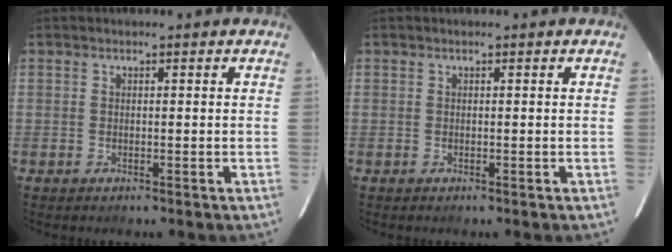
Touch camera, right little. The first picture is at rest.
{"total": 0.0}